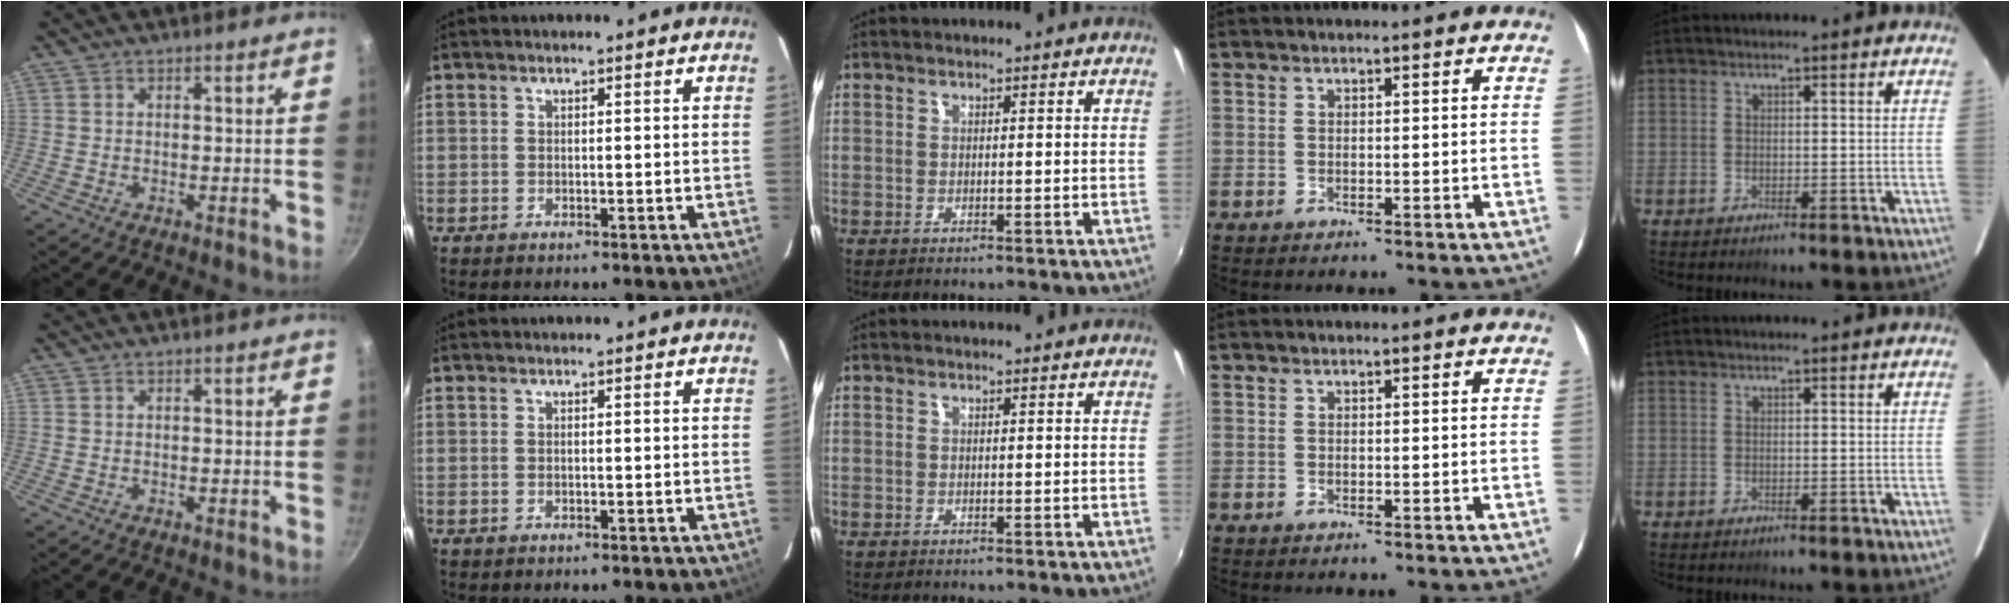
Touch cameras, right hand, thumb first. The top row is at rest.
{}